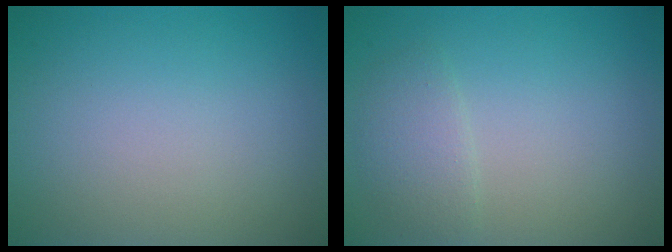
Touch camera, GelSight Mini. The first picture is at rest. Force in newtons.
{"total": 1.9, "press": 1.9, "slide": 0.1}